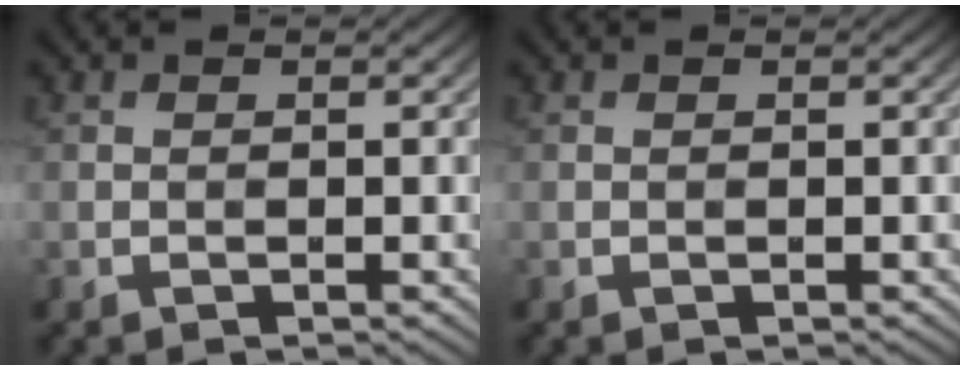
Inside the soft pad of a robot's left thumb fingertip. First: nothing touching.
{"total": 0.0}